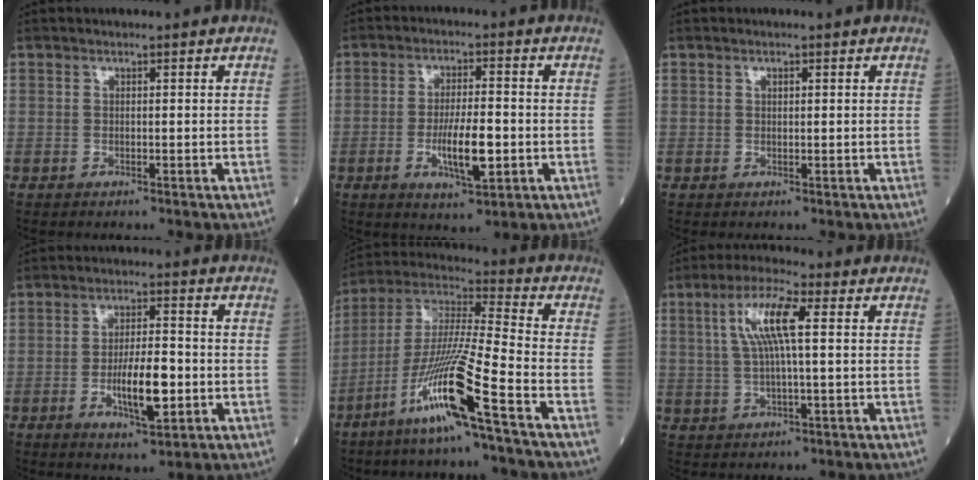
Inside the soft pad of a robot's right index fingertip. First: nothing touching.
{"total": 7.6, "force": [-1.8, 1.6, 7.2], "torque": [-0.129, -0.007, -0.028]}
{"total": 0.6, "force": [0.3, 0.3, 0.5], "torque": [-0.009, -0.001, 0.006]}
{"total": 8.0, "force": [-1.9, 2.0, 7.4], "torque": [-0.133, -0.002, -0.029]}
{"total": 15.2, "force": [-7.8, -1.0, 13.1], "torque": [-0.269, -0.024, -0.153]}
{"total": 8.1, "force": [2.0, 0.9, 7.8], "torque": [-0.156, 0.013, 0.037]}